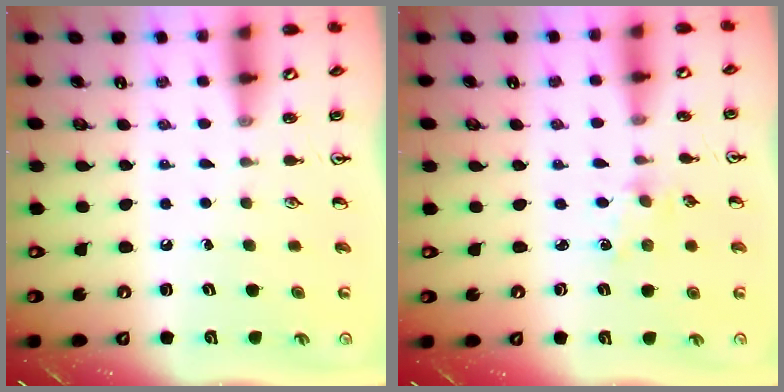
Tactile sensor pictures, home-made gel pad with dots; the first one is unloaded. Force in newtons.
{"total": 1.9, "press": 1.8, "slide": 0.4}